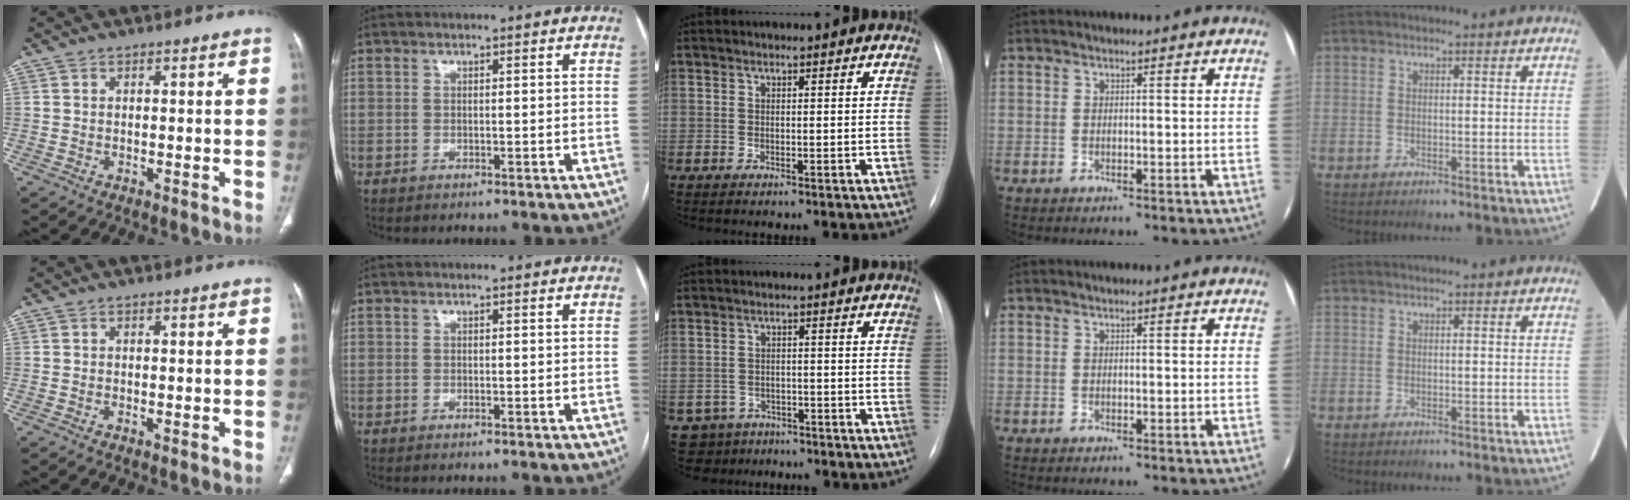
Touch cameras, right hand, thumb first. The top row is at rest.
{"thumb": {"total": 0.5, "force": [-0.2, 0.2, 0.4], "torque": [-0.010, -0.002, -0.004]}, "middle": {"total": 5.2, "force": [-3.7, 3.7, -0.3], "torque": [0.010, 0.010, -0.053]}}